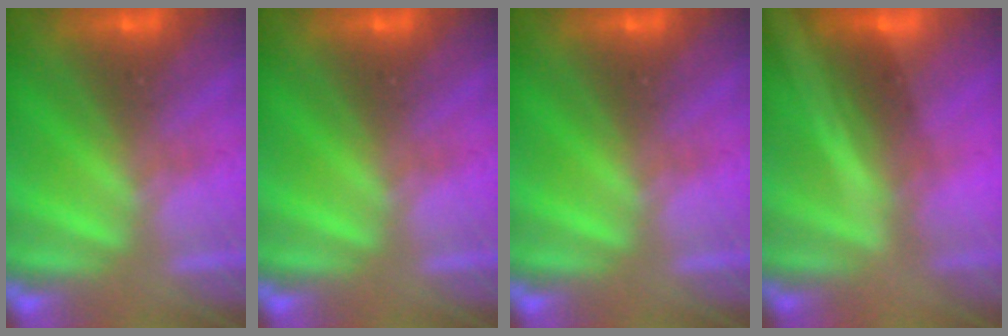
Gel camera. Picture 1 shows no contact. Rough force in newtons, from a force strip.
{"total": 0.0}
{"total": 0.0}
{"total": 2.1}